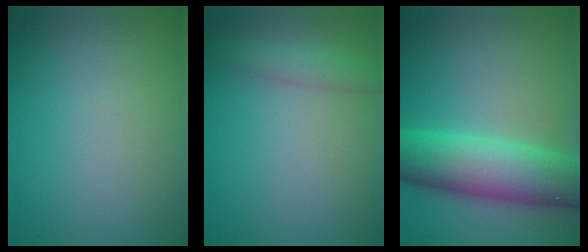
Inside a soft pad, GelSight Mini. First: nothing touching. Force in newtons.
{"total": 1.9, "press": 1.9, "slide": 0.1}
{"total": 8.6, "press": 8.6, "slide": 0.2}